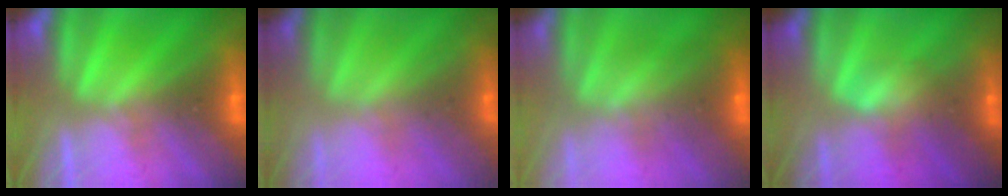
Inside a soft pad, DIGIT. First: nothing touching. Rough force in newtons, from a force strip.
{"total": 1.7}
{"total": 6.4}
{"total": 3.0}